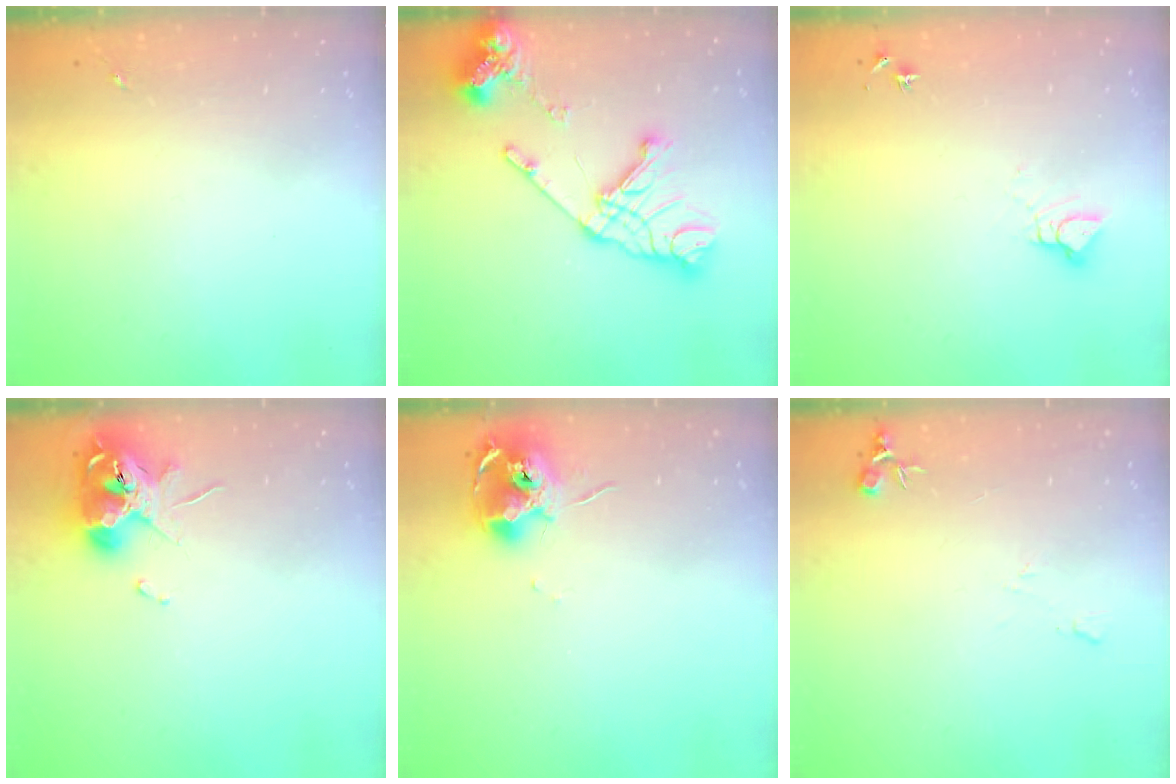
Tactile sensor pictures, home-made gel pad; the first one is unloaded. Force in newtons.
{"total": 19.2, "press": 19.1, "slide": 2.3}
{"total": 4.2, "press": 4.2, "slide": 0.3}
{"total": 11.4, "press": 11.3, "slide": 1.8}
{"total": 12.0, "press": 11.9, "slide": 1.3}
{"total": 6.9, "press": 6.9, "slide": 0.7}